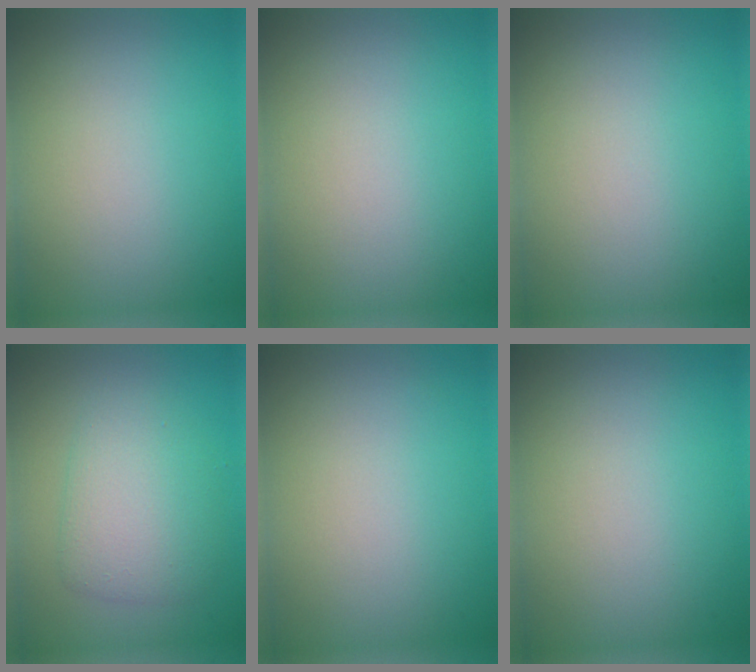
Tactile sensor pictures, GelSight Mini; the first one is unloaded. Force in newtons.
{"total": 0.0}
{"total": 0.0}
{"total": 4.3, "press": 4.3, "slide": 0.1}
{"total": 0.0}
{"total": 0.0}